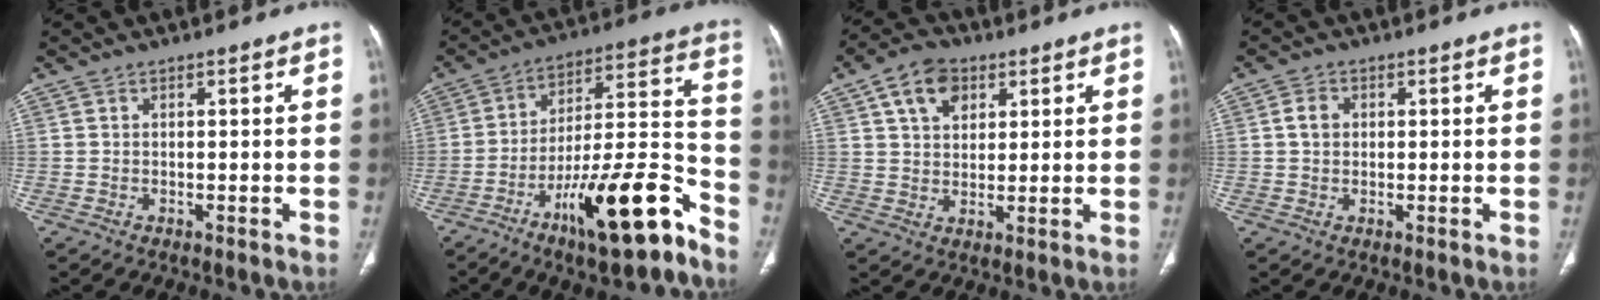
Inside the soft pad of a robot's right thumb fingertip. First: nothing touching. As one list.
[{"total": 20.8, "force": [-12.7, 5.0, 15.7], "torque": [-0.236, 0.089, -0.206]}, {"total": 8.7, "force": [3.9, 5.9, 5.1], "torque": [-0.064, -0.005, 0.064]}, {"total": 3.0, "force": [0.5, 2.4, 1.7], "torque": [-0.027, 0.005, 0.007]}]